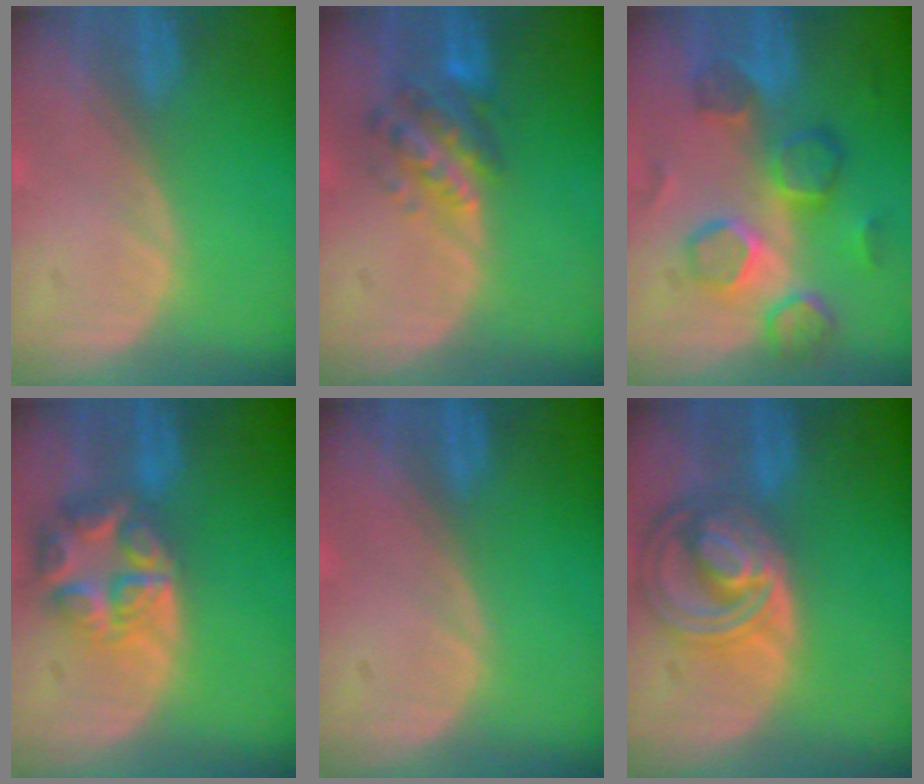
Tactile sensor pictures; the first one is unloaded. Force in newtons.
{"total": 6.0, "press": 5.8, "slide": 1.6}
{"total": 8.6, "press": 8.3, "slide": 2.2}
{"total": 7.8, "press": 6.8, "slide": 3.8}
{"total": 0.0}
{"total": 8.7, "press": 7.5, "slide": 4.3}